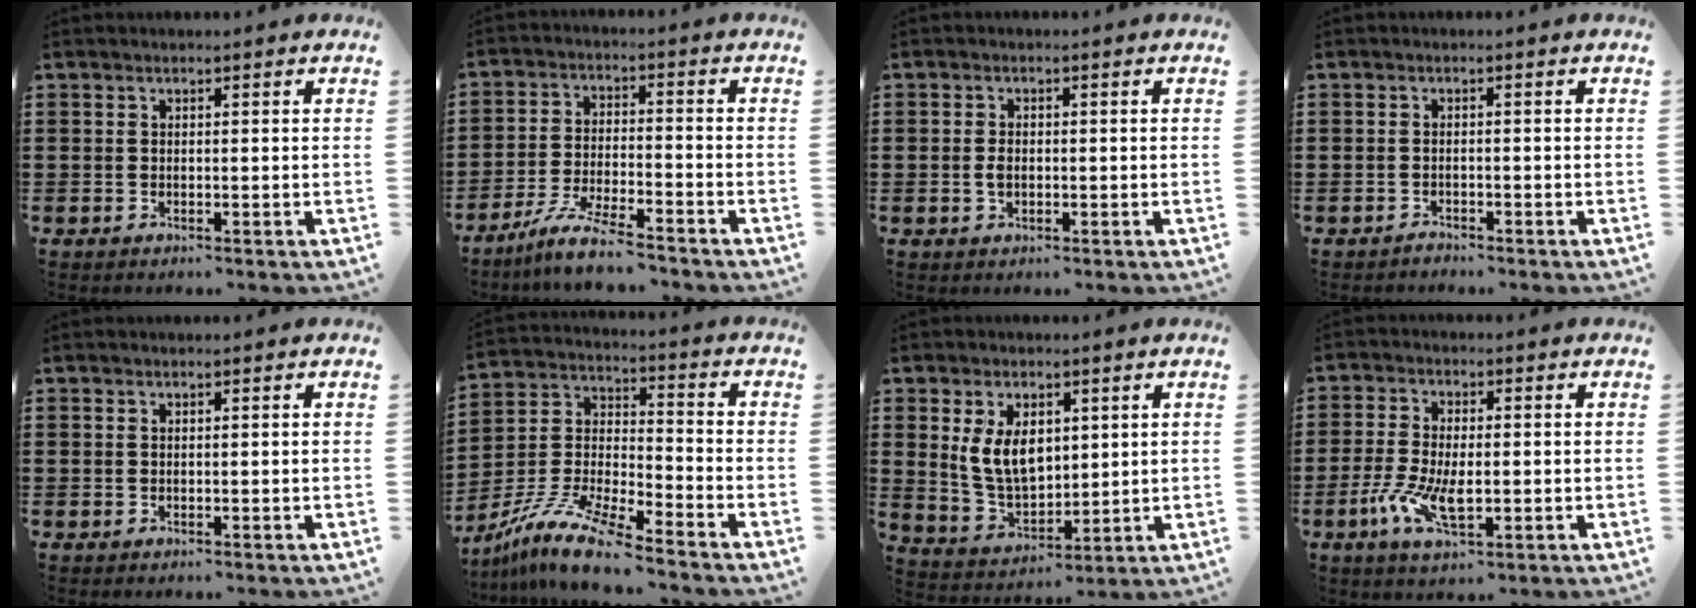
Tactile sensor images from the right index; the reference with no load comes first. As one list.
[{"total": 6.5, "force": [-5.9, 0.1, 2.8], "torque": [-0.063, -0.006, -0.114]}, {"total": 1.6, "force": [-0.2, 0.8, 1.4], "torque": [-0.029, 0.000, -0.002]}, {"total": 1.0, "force": [-1.0, 0.1, -0.1], "torque": [-0.001, 0.002, -0.022]}, {"total": 0.0}, {"total": 10.6, "force": [-9.4, 0.9, 4.8], "torque": [-0.113, 0.009, -0.193]}, {"total": 7.9, "force": [2.0, 5.1, 5.7], "torque": [-0.137, 0.009, 0.034]}, {"total": 7.3, "force": [-2.0, 3.2, 6.2], "torque": [-0.145, -0.010, -0.040]}]